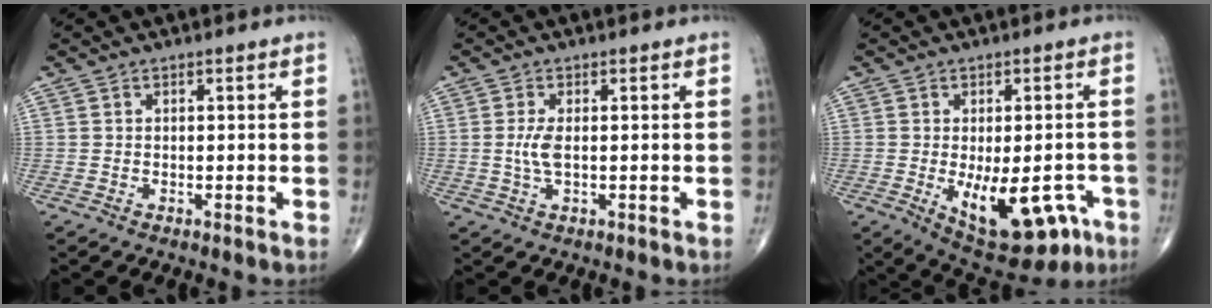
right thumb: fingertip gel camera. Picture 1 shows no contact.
{"total": 3.1, "force": [0.0, 1.1, 2.9], "torque": [-0.073, -0.003, 0.001]}
{"total": 14.5, "force": [-5.2, 7.1, 11.5], "torque": [-0.139, 0.005, -0.056]}